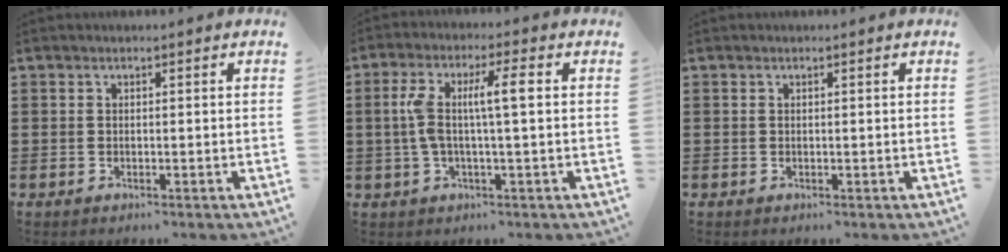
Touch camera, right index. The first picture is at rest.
{"total": 7.2, "force": [0.6, 1.1, 7.1], "torque": [-0.146, -0.003, 0.000]}
{"total": 0.0}